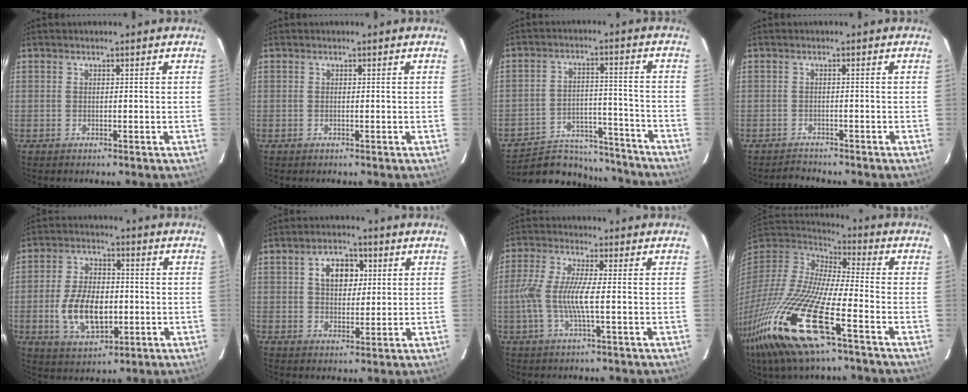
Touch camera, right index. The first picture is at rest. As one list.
[{"total": 0.0}, {"total": 17.8, "force": [-16.0, 6.4, 4.3], "torque": [-0.097, 0.027, -0.214]}, {"total": 2.1, "force": [-2.0, 0.3, -0.2], "torque": [-0.003, 0.002, -0.037]}, {"total": 12.2, "force": [-2.4, 6.8, 9.8], "torque": [-0.197, 0.003, -0.034]}, {"total": 6.7, "force": [2.1, 4.4, 4.5], "torque": [-0.072, 0.021, 0.037]}, {"total": 8.5, "force": [-1.4, 0.9, 8.3], "torque": [-0.177, -0.002, -0.028]}, {"total": 27.4, "force": [-15.3, 5.7, 22.0], "torque": [-0.434, -0.070, -0.294]}]